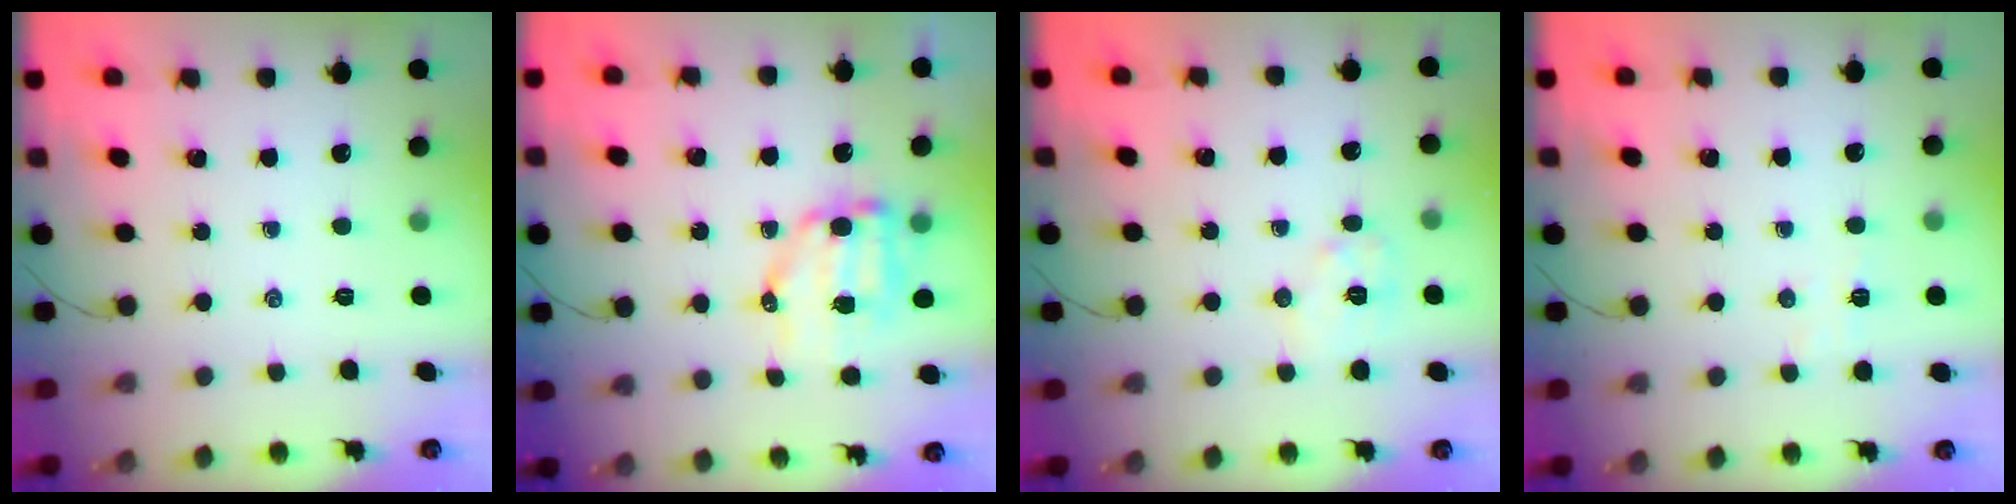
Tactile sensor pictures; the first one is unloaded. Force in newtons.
{"total": 9.2, "press": 9.0, "slide": 1.6}
{"total": 7.1, "press": 7.1, "slide": 0.5}
{"total": 3.6, "press": 3.4, "slide": 1.0}